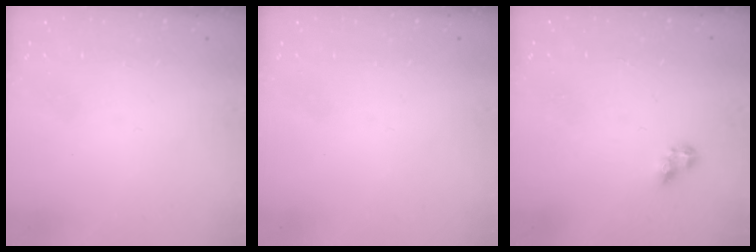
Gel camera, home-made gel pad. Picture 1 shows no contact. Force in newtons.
{"total": 0.0}
{"total": 5.5, "press": 5.5, "slide": 0.6}